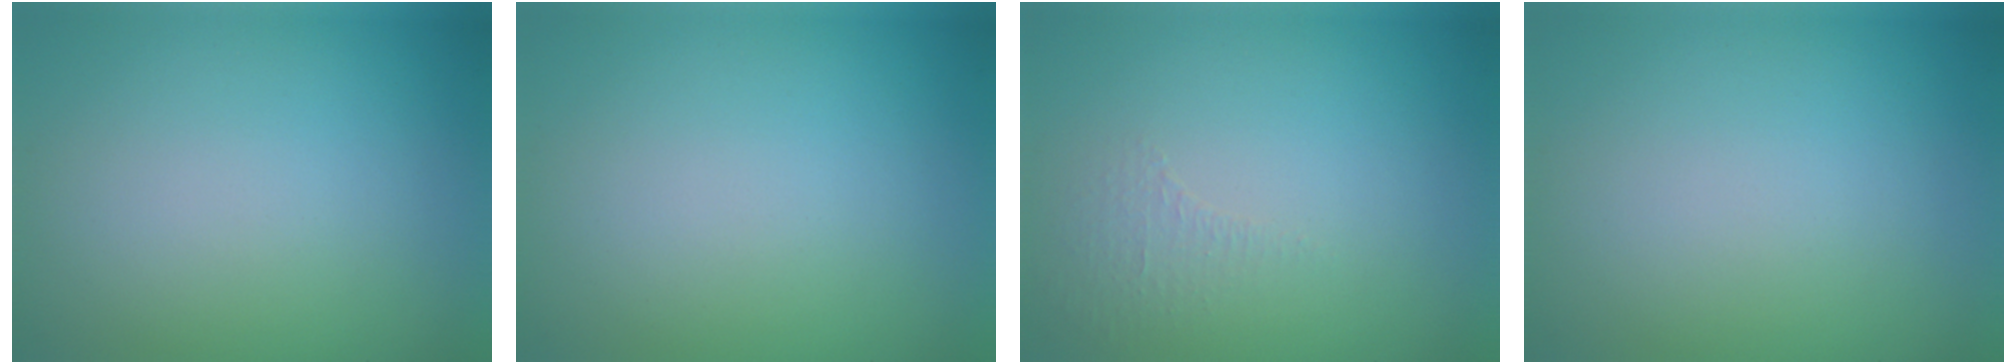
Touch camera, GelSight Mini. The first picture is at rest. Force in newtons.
{"total": 0.0}
{"total": 0.8, "press": 0.4, "slide": 0.7}
{"total": 0.0}